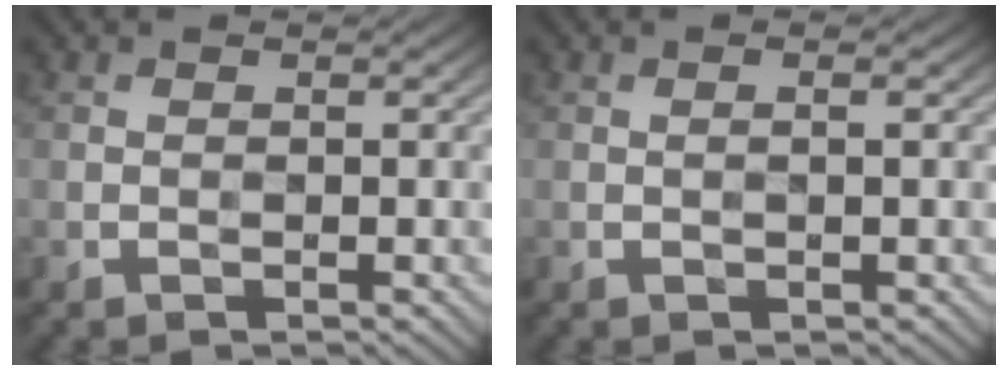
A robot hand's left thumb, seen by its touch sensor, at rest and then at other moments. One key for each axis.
{"total": 0.7, "fx": -0.1, "fy": -0.4, "fz": 0.6, "tx": -0.009, "ty": 0.003, "tz": -0.001}